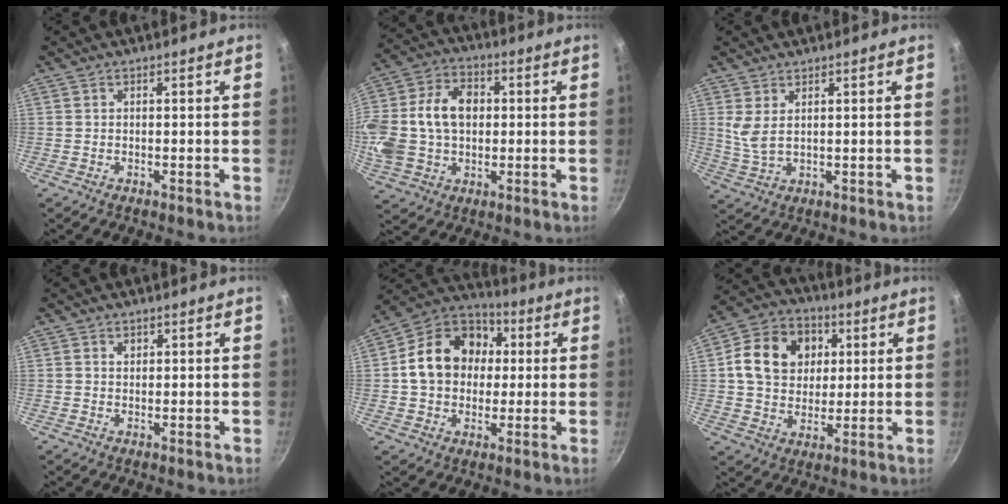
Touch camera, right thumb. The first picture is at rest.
{"total": 20.1, "force": [1.5, 14.8, 13.5], "torque": [-0.273, 0.032, 0.023]}
{"total": 4.2, "force": [1.8, 1.8, 3.4], "torque": [-0.067, -0.016, 0.042]}
{"total": 1.2, "force": [0.5, 1.0, 0.5], "torque": [-0.003, 0.000, 0.007]}
{"total": 16.6, "force": [2.0, 13.2, 9.8], "torque": [-0.137, 0.030, 0.019]}
{"total": 14.7, "force": [3.4, 11.9, 8.0], "torque": [-0.115, 0.008, 0.048]}